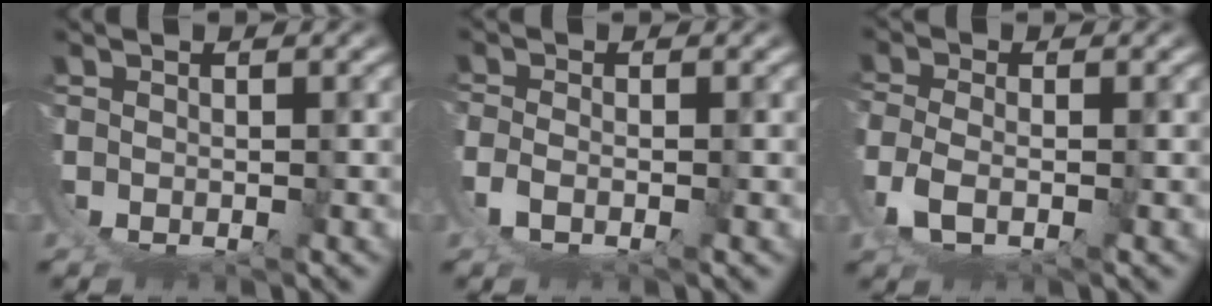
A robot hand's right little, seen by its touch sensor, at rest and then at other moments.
{"total": 2.1, "force": [0.3, 1.1, 1.8], "torque": [-0.057, -0.014, 0.012]}
{"total": 3.8, "force": [1.1, 2.2, 3.0], "torque": [-0.094, -0.023, 0.030]}